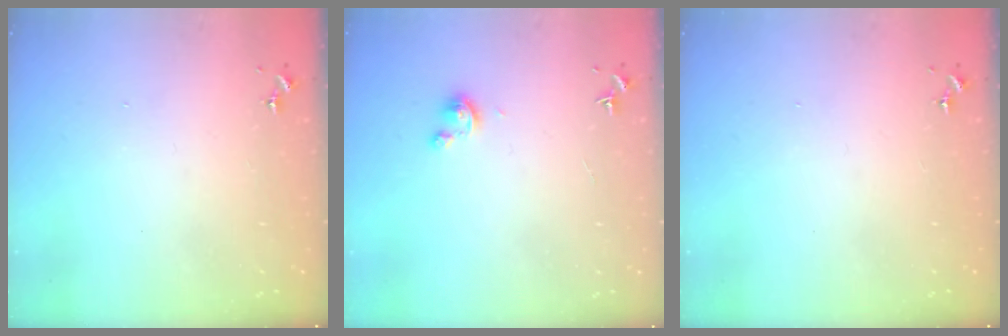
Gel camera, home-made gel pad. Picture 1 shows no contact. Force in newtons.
{"total": 2.8, "press": 2.8, "slide": 0.3}
{"total": 0.0}